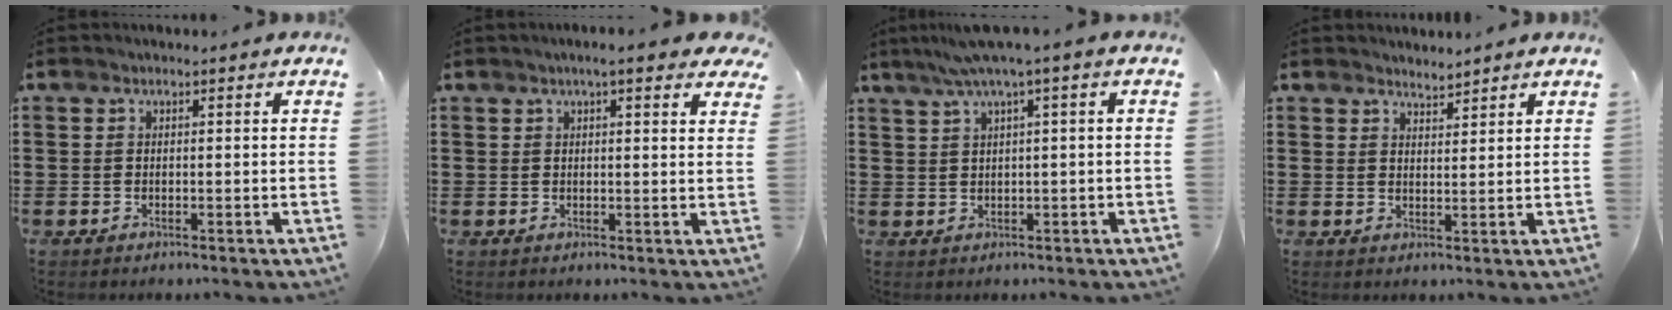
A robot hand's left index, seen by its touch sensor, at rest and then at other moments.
{"total": 3.2, "force": [2.3, 0.3, 2.2], "torque": [-0.041, 0.001, 0.038]}
{"total": 4.0, "force": [1.6, -0.4, 3.6], "torque": [-0.071, -0.006, 0.026]}
{"total": 2.4, "force": [2.4, 0.3, -0.1], "torque": [-0.004, -0.002, 0.047]}